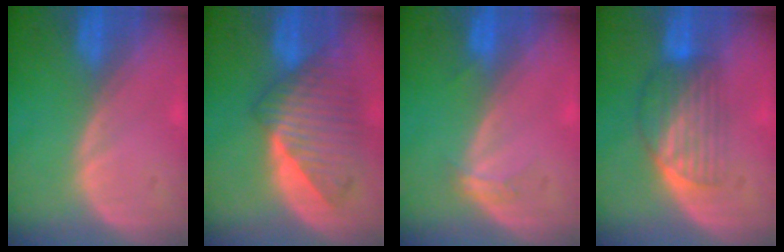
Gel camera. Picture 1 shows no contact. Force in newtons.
{"total": 8.8, "press": 8.0, "slide": 3.5}
{"total": 1.5, "press": 1.4, "slide": 0.3}
{"total": 6.8, "press": 6.0, "slide": 3.3}